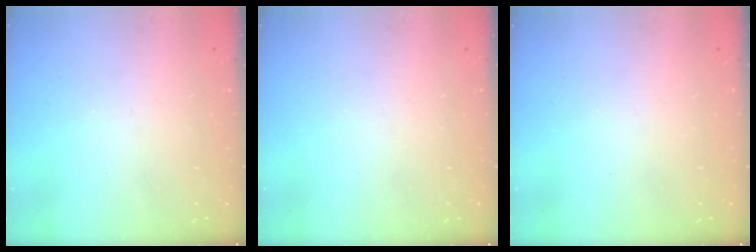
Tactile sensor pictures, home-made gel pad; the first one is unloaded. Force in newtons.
{"total": 0.0}
{"total": 0.0}